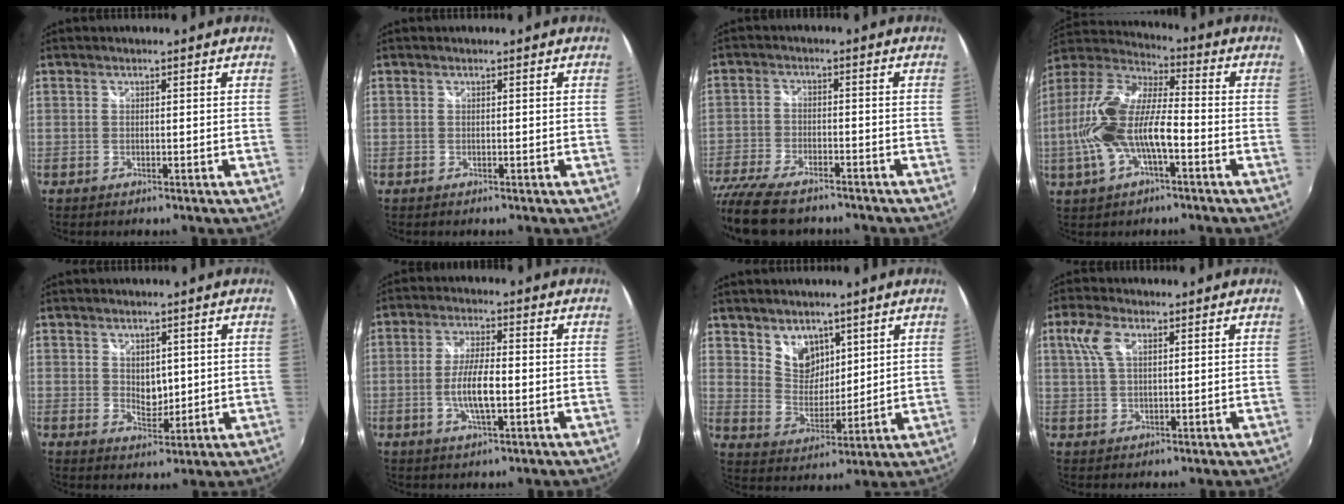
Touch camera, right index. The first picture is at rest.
{"total": 0.0}
{"total": 15.7, "force": [-12.7, 5.4, 7.5], "torque": [-0.185, -0.047, -0.222]}
{"total": 16.9, "force": [-4.2, 6.3, 15.1], "torque": [-0.312, 0.001, -0.083]}
{"total": 3.9, "force": [1.0, 2.8, 2.5], "torque": [-0.035, -0.004, 0.021]}
{"total": 7.1, "force": [-1.6, 1.7, 6.7], "torque": [-0.128, -0.004, -0.028]}
{"total": 7.9, "force": [5.0, 5.4, 2.7], "torque": [-0.037, 0.004, 0.101]}
{"total": 5.3, "force": [2.0, 2.5, 4.3], "torque": [-0.091, 0.011, 0.040]}